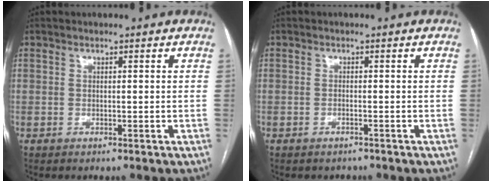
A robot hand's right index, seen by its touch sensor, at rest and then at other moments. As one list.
[{"total": 1.1, "force": [-1.0, 0.6, 0.2], "torque": [-0.007, 0.000, -0.012]}]